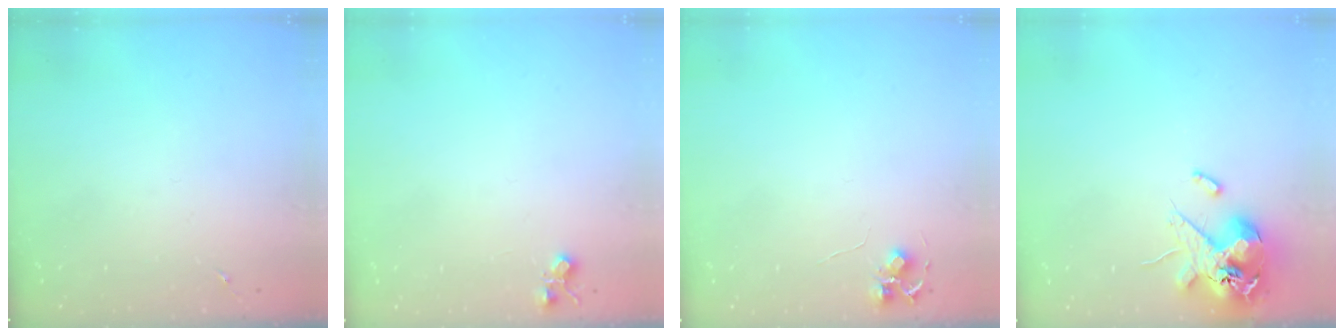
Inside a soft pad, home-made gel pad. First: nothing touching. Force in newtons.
{"total": 4.8, "press": 4.8, "slide": 0.7}
{"total": 5.9, "press": 5.9, "slide": 0.5}
{"total": 13.4, "press": 13.2, "slide": 2.3}